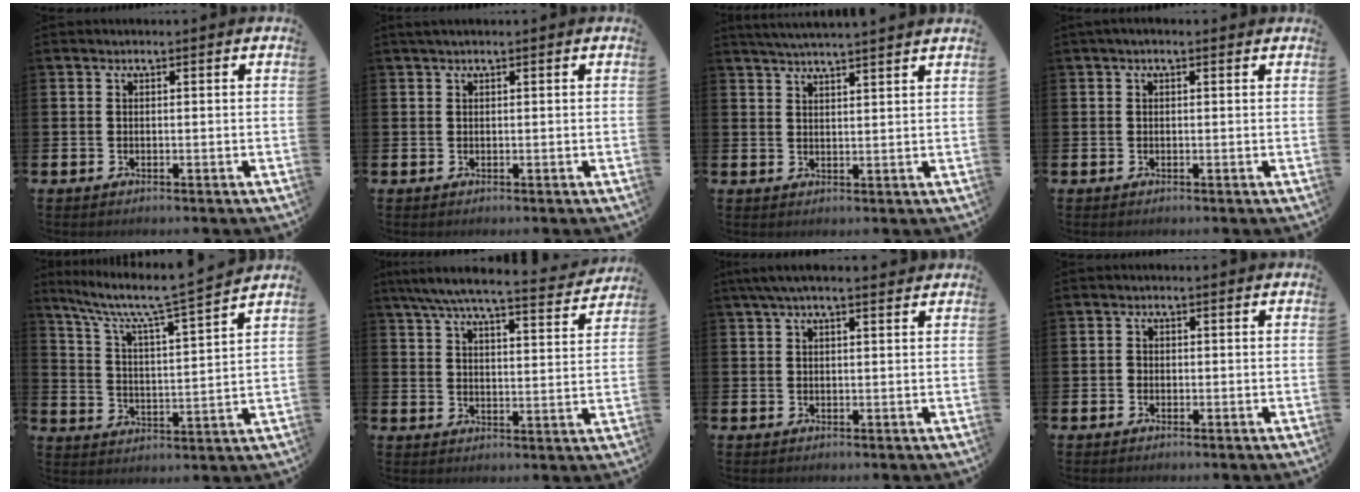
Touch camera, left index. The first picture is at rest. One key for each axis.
{"total": 0.7, "fx": 0.5, "fy": 0.0, "fz": 0.5, "tx": -0.004, "ty": 0.001, "tz": 0.008}
{"total": 3.6, "fx": 3.5, "fy": -0.8, "fz": 0.3, "tx": -0.015, "ty": -0.012, "tz": 0.063}
{"total": 0.7, "fx": 0.1, "fy": 0.2, "fz": 0.6, "tx": -0.006, "ty": 0.002, "tz": 0.000}
{"total": 8.0, "fx": 7.2, "fy": 0.0, "fz": 3.4, "tx": -0.095, "ty": -0.057, "tz": 0.118}
{"total": 7.2, "fx": 6.6, "fy": 0.9, "fz": 2.9, "tx": -0.064, "ty": -0.043, "tz": 0.111}
{"total": 3.3, "fx": 2.5, "fy": 0.6, "fz": 2.1, "tx": -0.040, "ty": -0.002, "tz": 0.043}
{"total": 1.0, "fx": -0.3, "fy": 0.9, "fz": 0.2, "tx": 0.001, "ty": 0.003, "tz": -0.009}